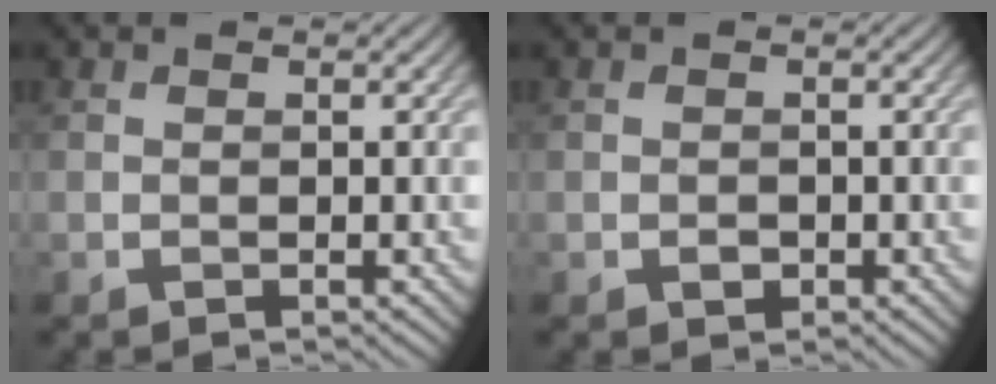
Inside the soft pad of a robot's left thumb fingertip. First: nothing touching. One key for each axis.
{"total": 0.9, "fx": -0.4, "fy": 0.7, "fz": 0.4, "tx": -0.005, "ty": -0.005, "tz": -0.008}